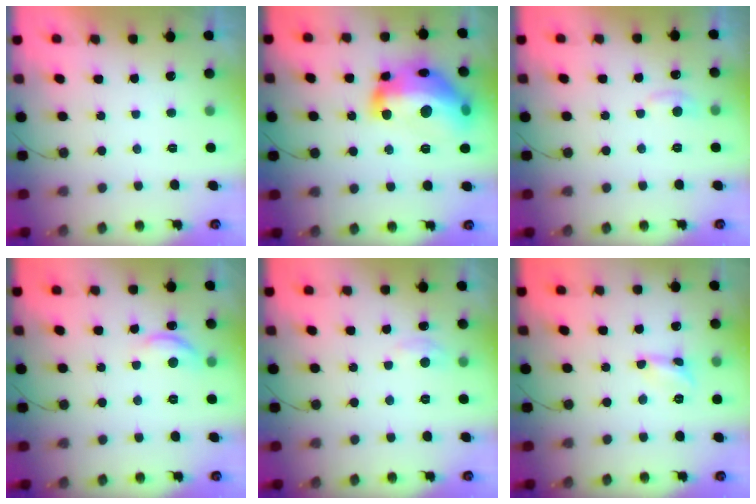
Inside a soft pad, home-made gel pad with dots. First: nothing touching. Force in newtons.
{"total": 23.9, "press": 23.8, "slide": 1.5}
{"total": 5.4, "press": 5.4, "slide": 0.7}
{"total": 10.1, "press": 10.0, "slide": 0.8}
{"total": 3.1, "press": 3.0, "slide": 0.4}
{"total": 2.6, "press": 2.6, "slide": 0.2}